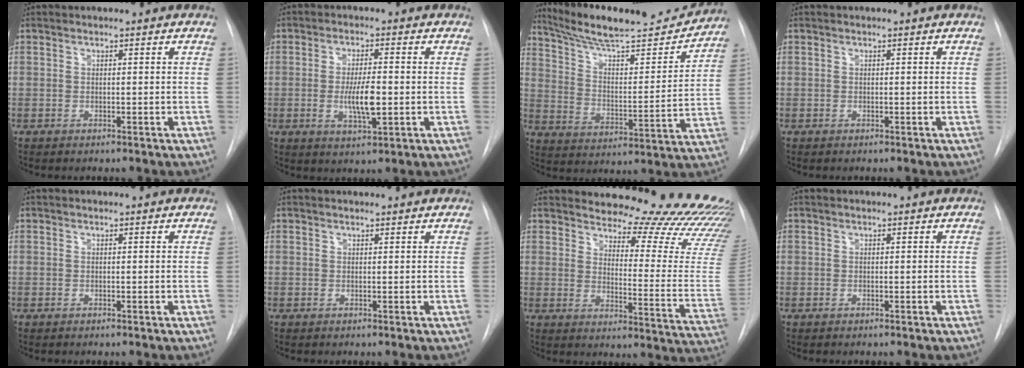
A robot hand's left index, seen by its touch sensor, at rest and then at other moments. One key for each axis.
{"total": 6.0, "fx": -0.8, "fy": 1.4, "fz": 5.8, "tx": -0.108, "ty": -0.009, "tz": -0.012}
{"total": 21.3, "fx": 19.7, "fy": 2.5, "fz": 7.7, "tx": -0.124, "ty": -0.025, "tz": 0.293}
{"total": 0.0}
{"total": 0.0}
{"total": 2.1, "fx": 2.1, "fy": 0.3, "fz": 0.5, "tx": -0.012, "ty": 0.015, "tz": 0.024}
{"total": 25.6, "fx": 24.7, "fy": 2.9, "fz": 6.4, "tx": -0.077, "ty": -0.168, "tz": 0.276}
{"total": 0.0}